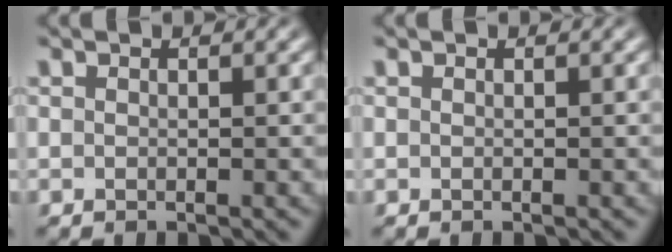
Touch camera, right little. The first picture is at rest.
{"total": 0.0}